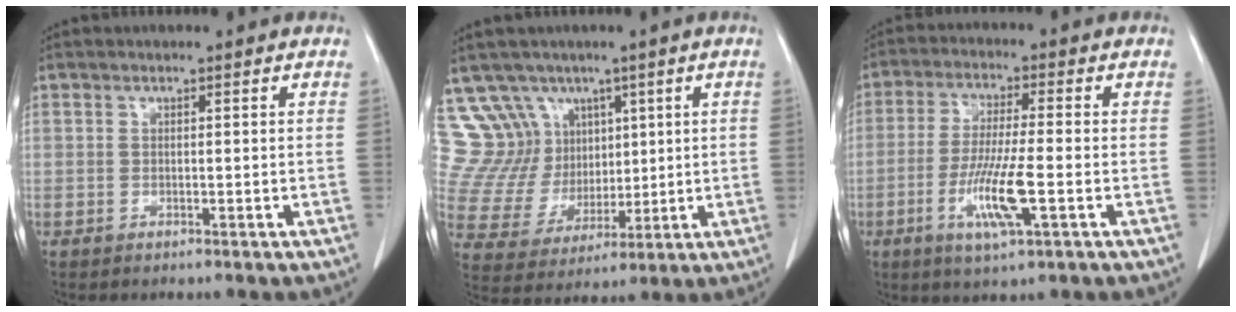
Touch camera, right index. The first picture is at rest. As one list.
[{"total": 10.6, "force": [6.6, 8.1, 1.5], "torque": [-0.042, 0.043, 0.142]}, {"total": 9.2, "force": [-3.0, 0.5, 8.7], "torque": [-0.173, -0.014, -0.055]}]